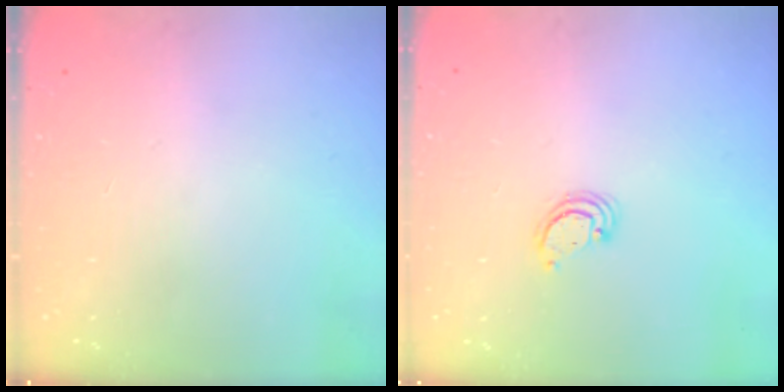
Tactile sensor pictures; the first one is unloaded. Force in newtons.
{"total": 2.3, "press": 2.3, "slide": 0.2}